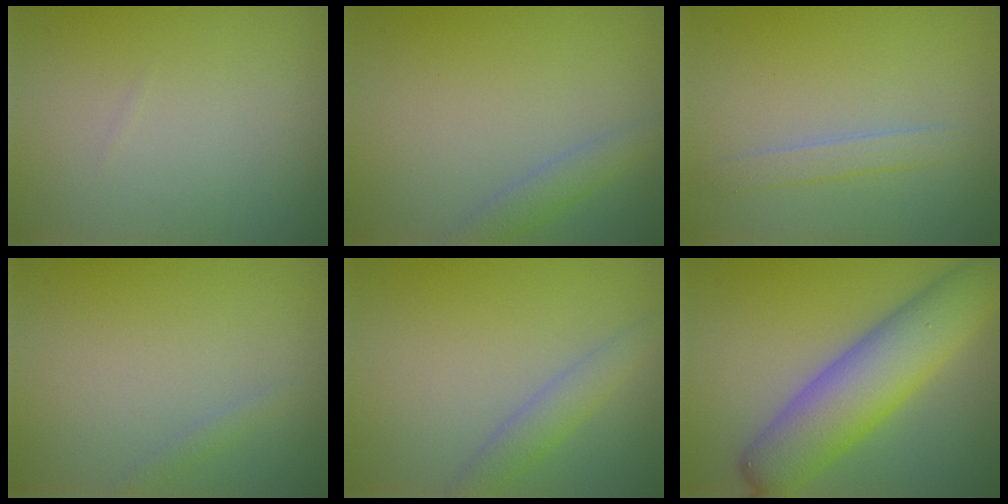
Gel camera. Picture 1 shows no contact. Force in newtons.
{"total": 1.9, "press": 1.9, "slide": 0.0}
{"total": 1.5, "press": 1.5, "slide": 0.0}
{"total": 0.7, "press": 0.7, "slide": 0.0}
{"total": 2.2, "press": 2.2, "slide": 0.1}
{"total": 8.7, "press": 8.7, "slide": 0.3}